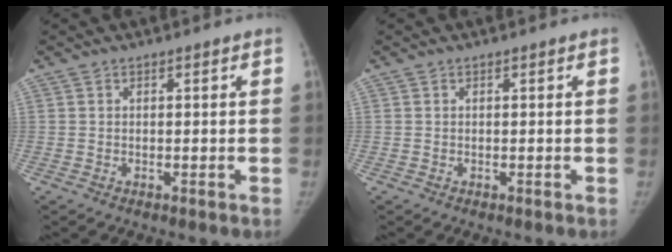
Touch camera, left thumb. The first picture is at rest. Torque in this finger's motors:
{"motor_torque": [0.03, -0.02, 0.03, 0.00, 0.02]}